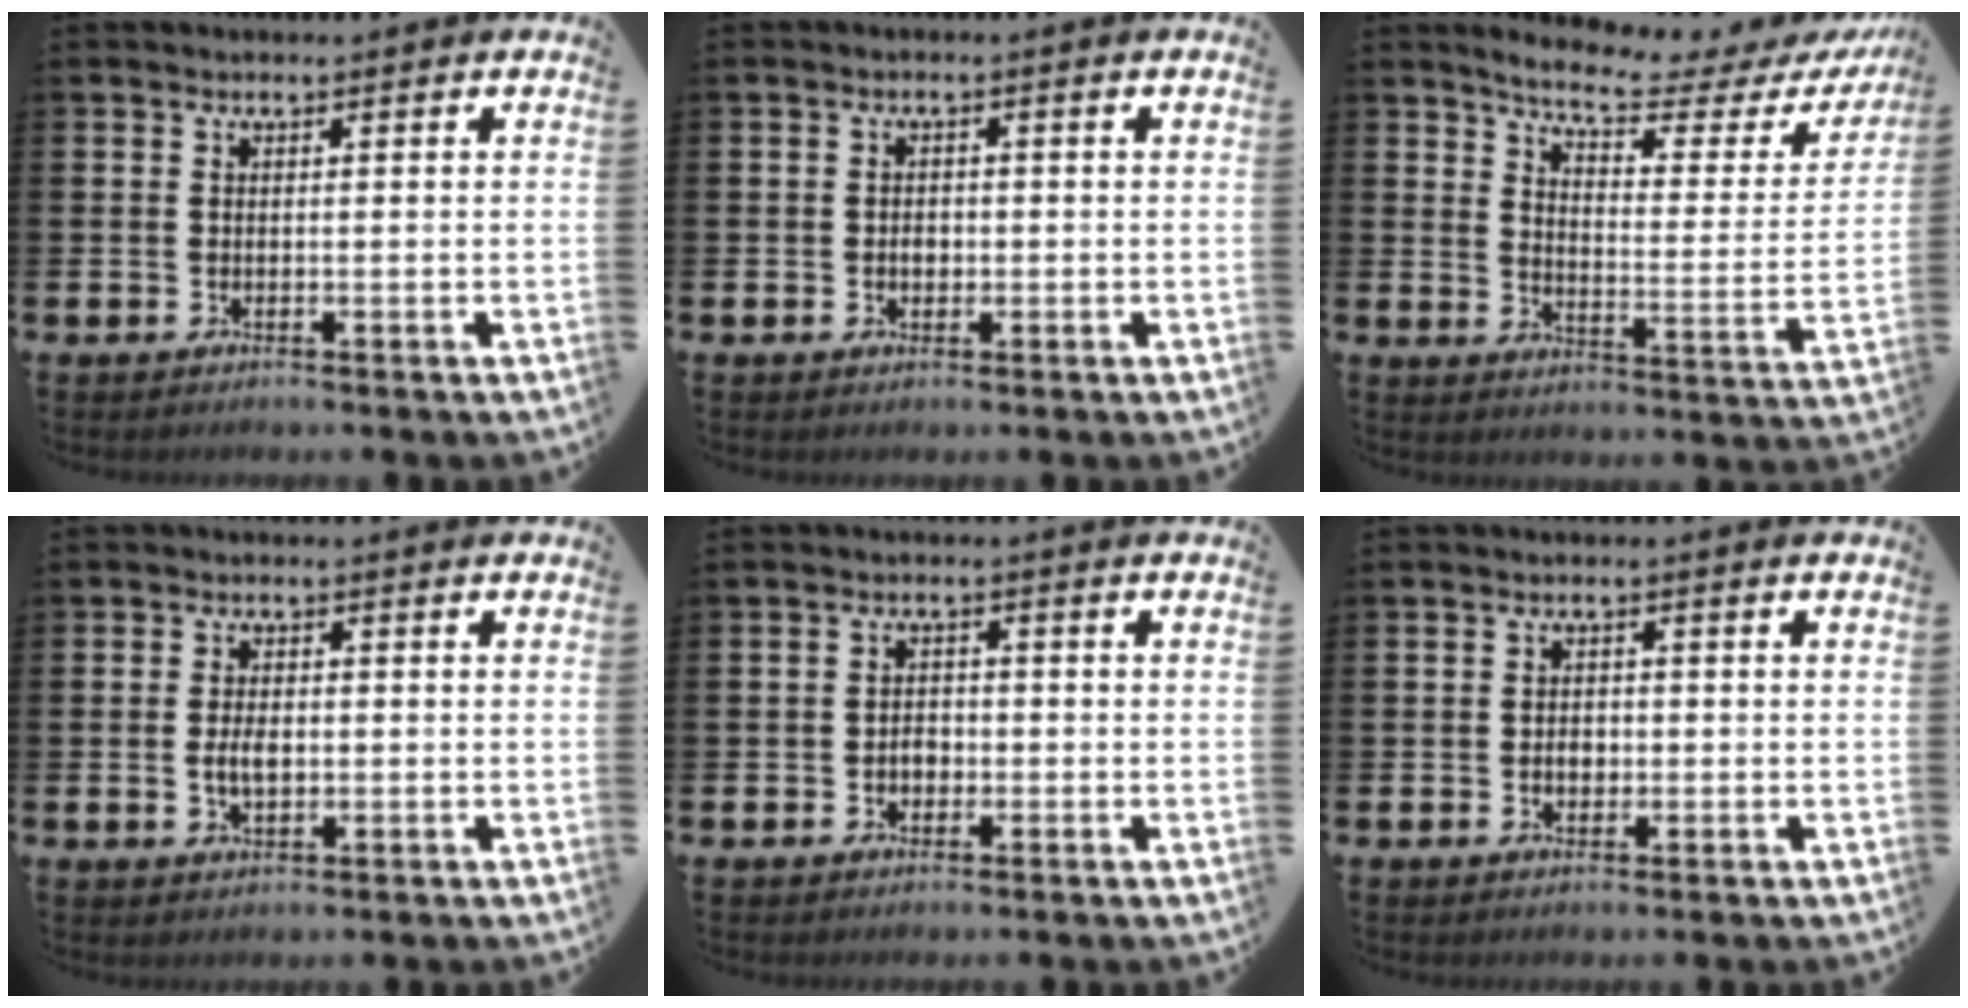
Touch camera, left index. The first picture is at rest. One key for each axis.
{"total": 1.6, "fx": -0.3, "fy": 1.2, "fz": 1.0, "tx": -0.011, "ty": 0.005, "tz": -0.009}
{"total": 5.8, "fx": 5.1, "fy": 1.0, "fz": 2.5, "tx": -0.068, "ty": -0.038, "tz": 0.078}
{"total": 2.9, "fx": -0.2, "fy": 1.7, "fz": 2.4, "tx": -0.038, "ty": 0.002, "tz": -0.006}
{"total": 2.0, "fx": -0.6, "fy": 1.6, "fz": 1.1, "tx": -0.013, "ty": 0.003, "tz": -0.016}
{"total": 1.9, "fx": -0.3, "fy": 1.5, "fz": 1.2, "tx": -0.008, "ty": 0.001, "tz": -0.012}